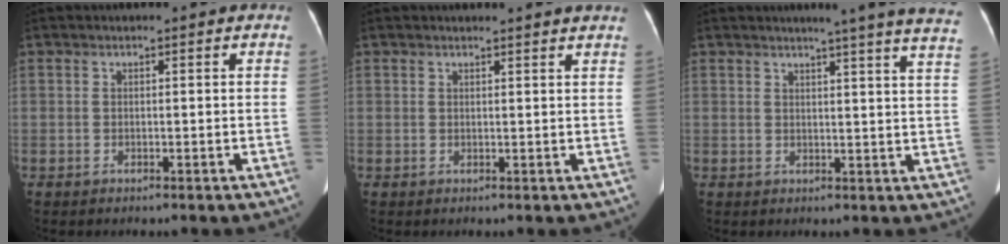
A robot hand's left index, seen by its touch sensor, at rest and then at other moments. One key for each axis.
{"total": 3.7, "fx": 3.7, "fy": -0.2, "fz": 0.7, "tx": -0.010, "ty": 0.001, "tz": 0.028}
{"total": 14.8, "fx": 13.0, "fy": -1.0, "fz": 7.0, "tx": -0.089, "ty": -0.050, "tz": 0.135}